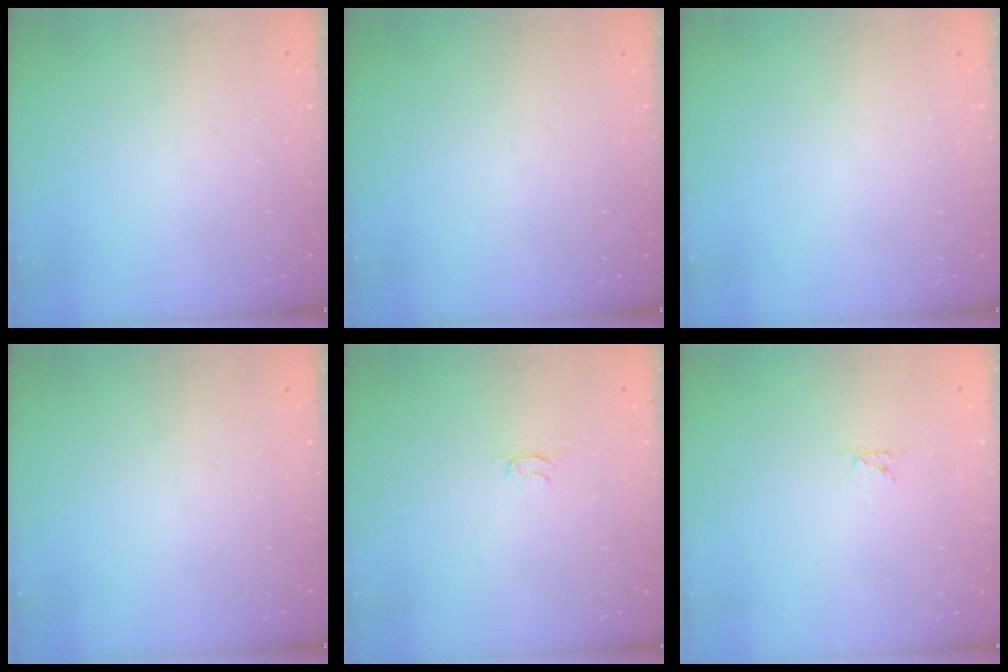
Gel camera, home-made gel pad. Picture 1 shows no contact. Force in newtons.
{"total": 0.0}
{"total": 0.0}
{"total": 0.0}
{"total": 2.4, "press": 2.3, "slide": 0.5}
{"total": 2.8, "press": 2.8, "slide": 0.3}